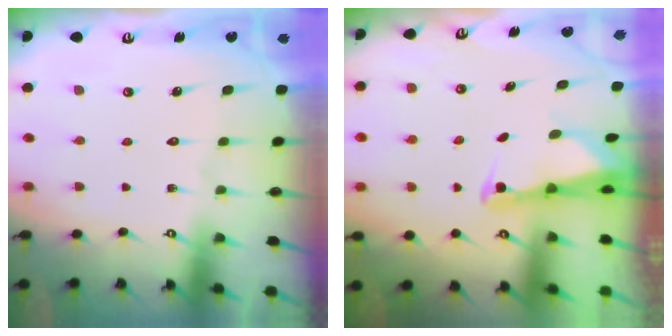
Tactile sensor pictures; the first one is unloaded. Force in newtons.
{"total": 2.4, "press": 2.4, "slide": 0.2}